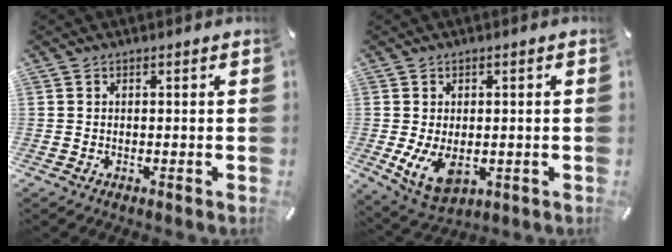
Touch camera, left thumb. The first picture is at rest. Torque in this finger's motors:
{"motor_torque": [1.67, 1.90, 1.04, 0.34, 0.11]}